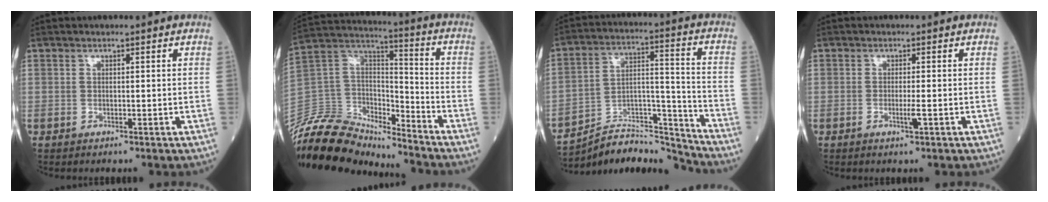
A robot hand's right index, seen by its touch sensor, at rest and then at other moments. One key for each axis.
{"total": 18.3, "fx": -17.4, "fy": 4.2, "fz": 4.0, "tx": -0.085, "ty": 0.049, "tz": -0.315}
{"total": 14.0, "fx": -13.8, "fy": 0.8, "fz": 1.9, "tx": -0.024, "ty": 0.048, "tz": -0.239}
{"total": 1.8, "fx": -0.6, "fy": -0.1, "fz": 1.7, "tx": -0.033, "ty": -0.004, "tz": -0.011}